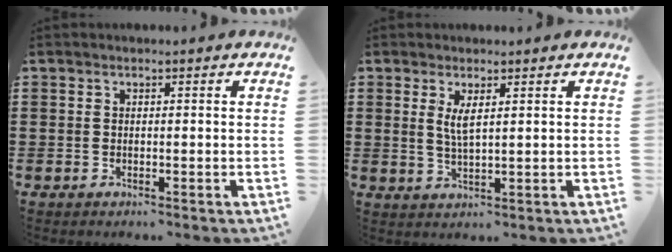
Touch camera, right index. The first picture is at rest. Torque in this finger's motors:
{"motor_torque": [1.75, 0.39, 0.21, 0.02]}